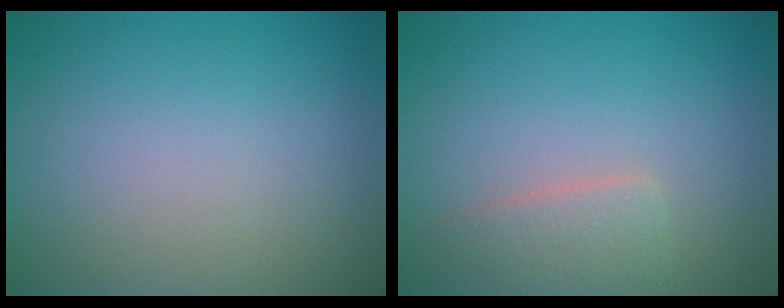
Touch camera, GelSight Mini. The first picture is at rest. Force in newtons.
{"total": 2.5, "press": 2.5, "slide": 0.1}